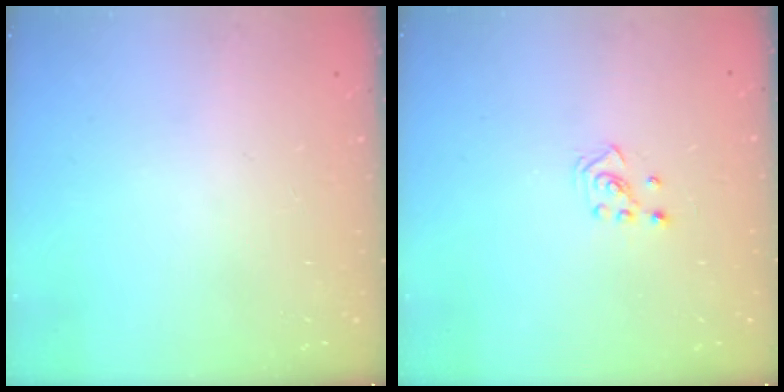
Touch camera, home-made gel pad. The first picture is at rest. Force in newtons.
{"total": 2.3, "press": 2.2, "slide": 0.8}